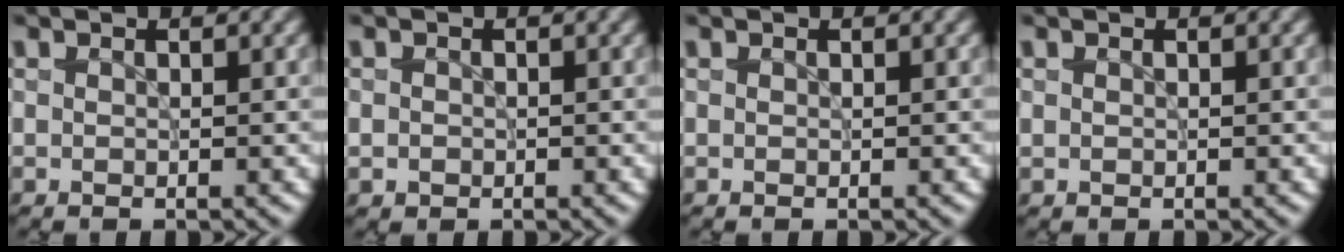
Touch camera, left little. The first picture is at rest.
{"total": 0.7, "force": [-0.1, 0.7, 0.2], "torque": [0.000, -0.003, -0.003]}
{"total": 0.0}
{"total": 0.0}